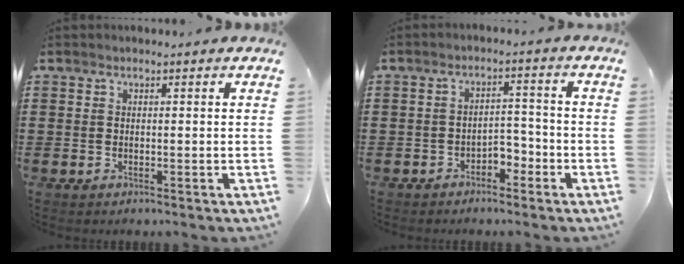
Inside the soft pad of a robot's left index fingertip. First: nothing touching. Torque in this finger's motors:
{"motor_torque": [0.09, 0.08, 0.06, 0.00]}